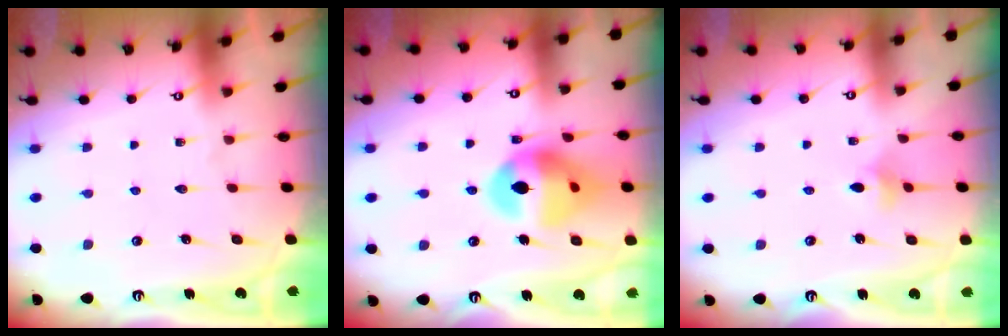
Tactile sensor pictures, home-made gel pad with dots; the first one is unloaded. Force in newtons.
{"total": 14.2, "press": 13.1, "slide": 5.6}
{"total": 3.3, "press": 3.3, "slide": 0.8}